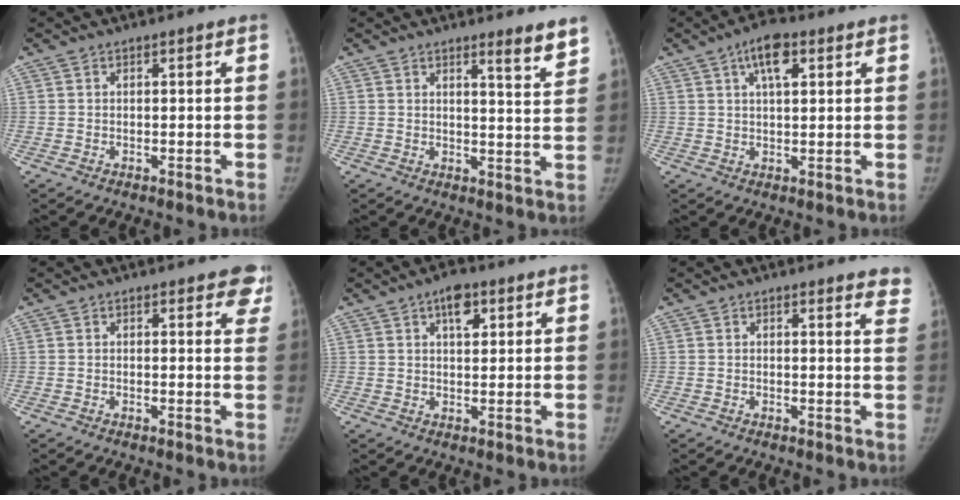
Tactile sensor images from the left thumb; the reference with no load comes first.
{"total": 5.2, "force": [4.0, 0.4, 3.3], "torque": [-0.033, -0.035, 0.052]}
{"total": 6.5, "force": [3.0, 2.8, 5.1], "torque": [-0.073, 0.001, 0.046]}
{"total": 5.2, "force": [3.8, 2.3, 2.6], "torque": [0.009, -0.014, 0.030]}
{"total": 5.0, "force": [2.5, 2.6, 3.5], "torque": [-0.035, -0.006, 0.036]}
{"total": 5.5, "force": [5.0, 1.4, 1.7], "torque": [0.010, -0.025, 0.033]}